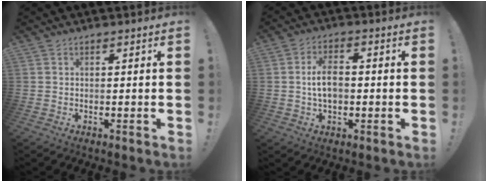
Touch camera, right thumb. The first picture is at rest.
{"total": 7.5, "force": [-0.4, 4.5, 6.0], "torque": [-0.101, 0.007, -0.011]}